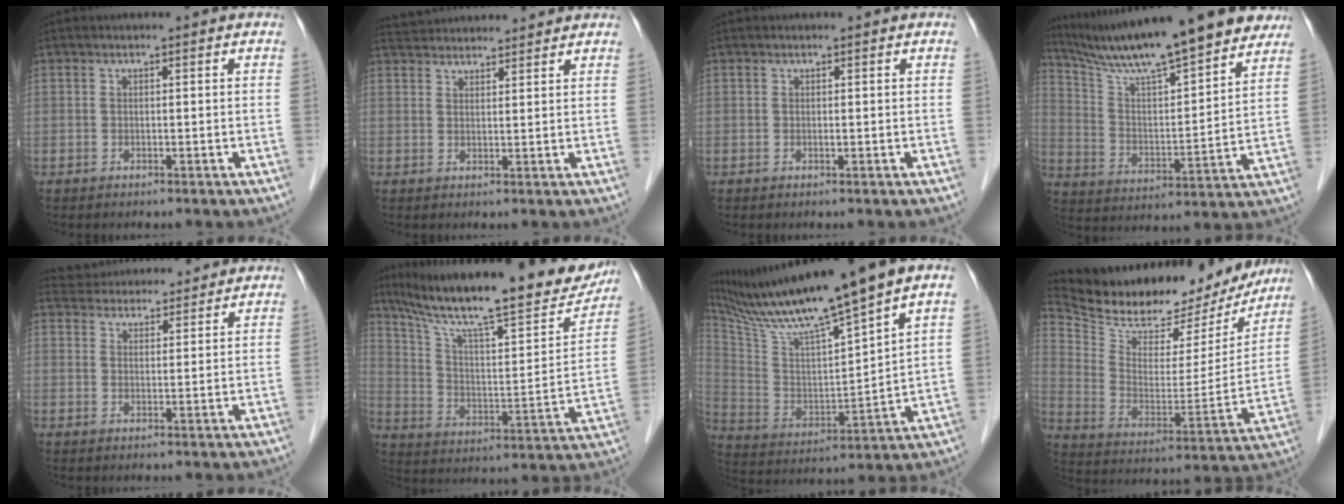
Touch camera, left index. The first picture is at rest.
{"total": 9.6, "force": [9.2, 1.6, 2.1], "torque": [-0.036, 0.036, 0.135]}
{"total": 0.0}
{"total": 21.7, "force": [18.7, 2.1, 10.8], "torque": [-0.181, 0.006, 0.290]}
{"total": 11.5, "force": [11.0, 2.6, 2.4], "torque": [-0.035, 0.032, 0.159]}
{"total": 26.6, "force": [21.7, 4.6, 14.7], "torque": [-0.238, -0.011, 0.313]}
{"total": 18.7, "force": [15.0, -0.7, 11.1], "torque": [-0.198, -0.002, 0.269]}
{"total": 27.6, "force": [24.2, 8.1, 10.5], "torque": [-0.189, -0.027, 0.343]}